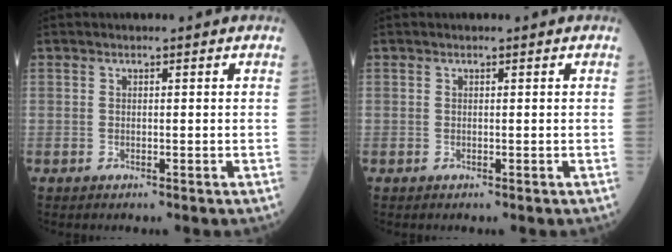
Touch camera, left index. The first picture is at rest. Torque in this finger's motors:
{"motor_torque": [0.00, 0.00, 0.00, 0.00]}